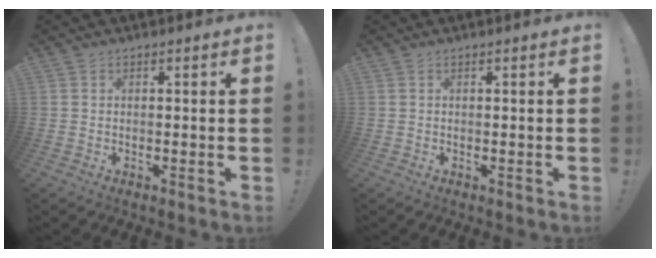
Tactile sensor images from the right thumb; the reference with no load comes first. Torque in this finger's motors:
{"motor_torque": [0.00, 0.00, 0.06, -0.06, 0.00]}